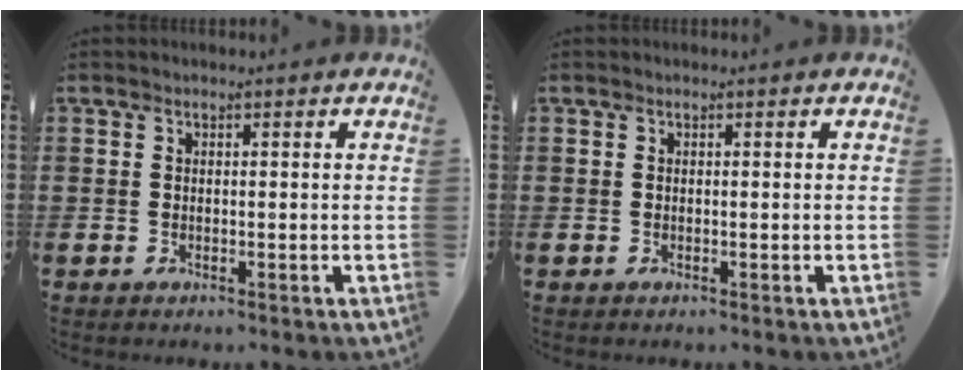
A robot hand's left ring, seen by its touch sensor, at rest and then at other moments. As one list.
[{"total": 0.0}]